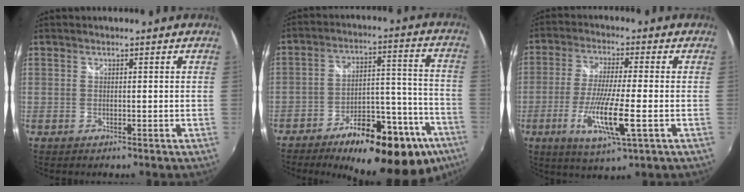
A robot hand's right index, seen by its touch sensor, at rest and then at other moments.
{"total": 25.2, "force": [-16.9, 9.4, 16.2], "torque": [-0.220, 0.018, -0.224]}
{"total": 11.7, "force": [-3.9, 0.9, 11.0], "torque": [-0.215, -0.022, -0.070]}